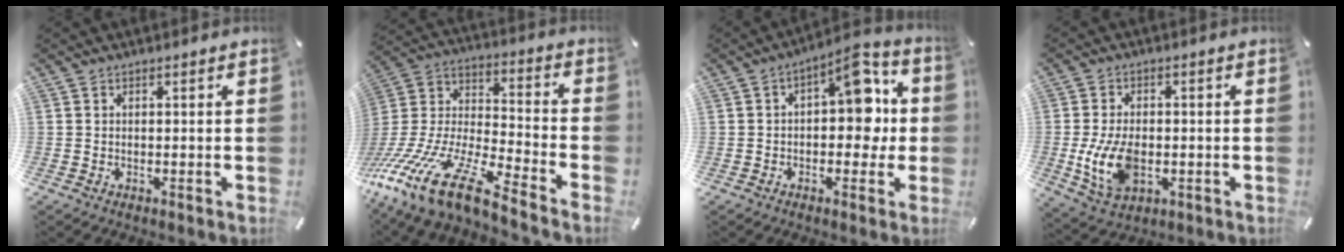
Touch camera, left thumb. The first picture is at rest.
{"total": 20.8, "force": [-13.7, 6.1, 14.4], "torque": [-0.290, 0.035, -0.241]}
{"total": 11.8, "force": [2.6, 6.7, 9.3], "torque": [-0.112, -0.022, 0.040]}
{"total": 10.8, "force": [-1.8, 7.0, 8.0], "torque": [-0.179, 0.000, -0.029]}